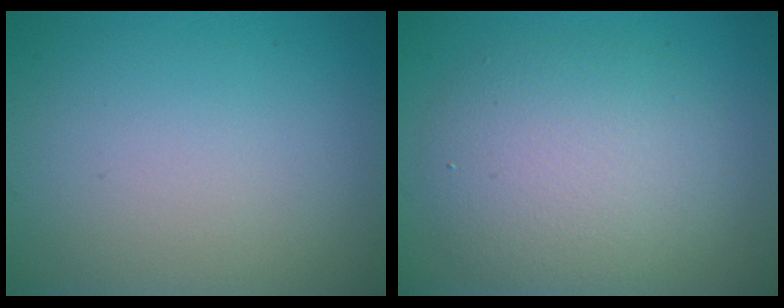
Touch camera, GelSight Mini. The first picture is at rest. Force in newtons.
{"total": 5.6, "press": 5.6, "slide": 0.2}